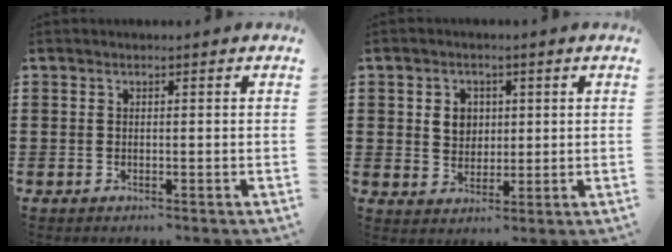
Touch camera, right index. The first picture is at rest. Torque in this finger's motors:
{"motor_torque": [0.09, 0.06, 0.11, 0.06]}